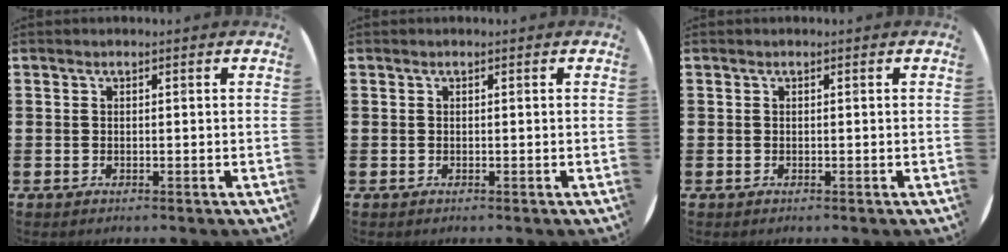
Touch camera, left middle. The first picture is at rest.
{"total": 0.0}
{"total": 0.0}